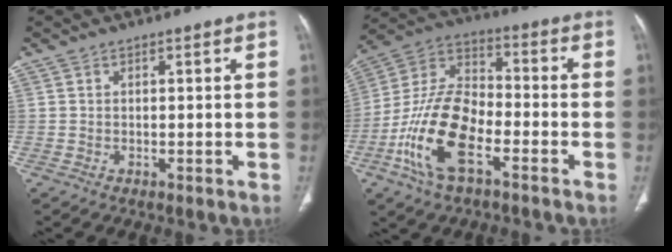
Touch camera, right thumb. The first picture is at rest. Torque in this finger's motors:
{"motor_torque": [0.66, 0.24, 1.65, -1.12, 0.30]}